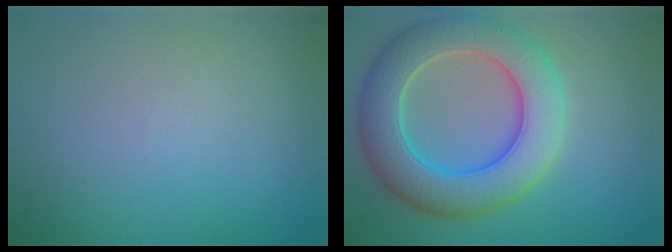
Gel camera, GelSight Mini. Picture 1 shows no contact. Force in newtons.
{"total": 8.5, "press": 8.4, "slide": 0.4}